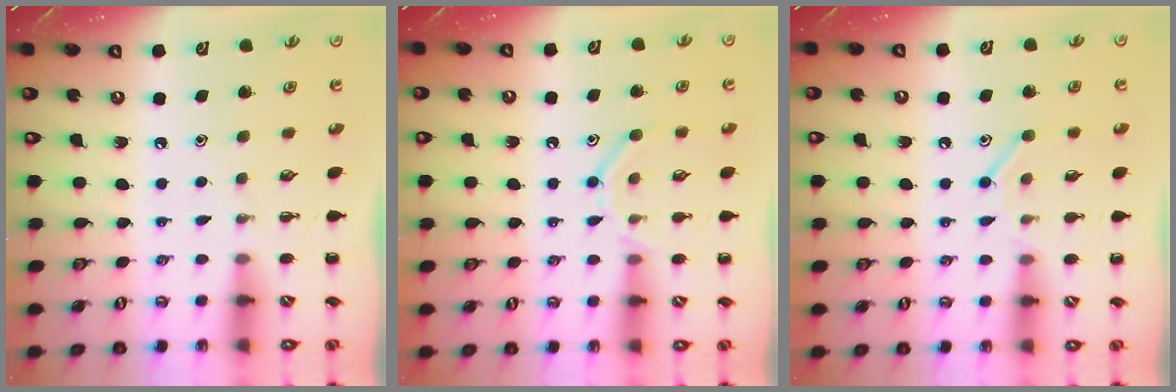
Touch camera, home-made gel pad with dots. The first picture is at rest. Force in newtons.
{"total": 10.5, "press": 10.4, "slide": 1.2}
{"total": 8.1, "press": 7.9, "slide": 1.4}